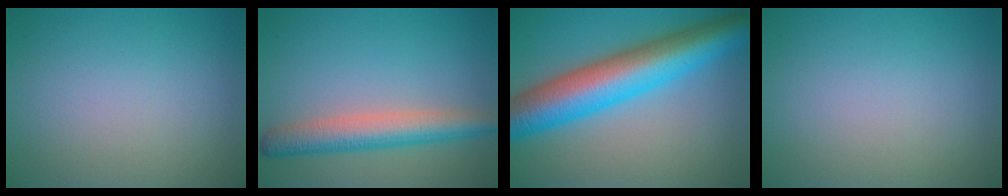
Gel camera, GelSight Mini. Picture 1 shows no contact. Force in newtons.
{"total": 5.0, "press": 5.0, "slide": 0.3}
{"total": 10.6, "press": 10.6, "slide": 0.1}
{"total": 0.0}